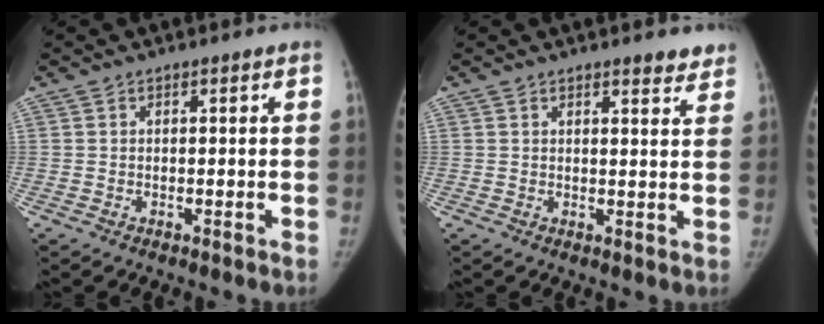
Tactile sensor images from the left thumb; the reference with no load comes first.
{"total": 3.7, "force": [3.0, 0.9, 2.0], "torque": [-0.010, -0.018, 0.036]}